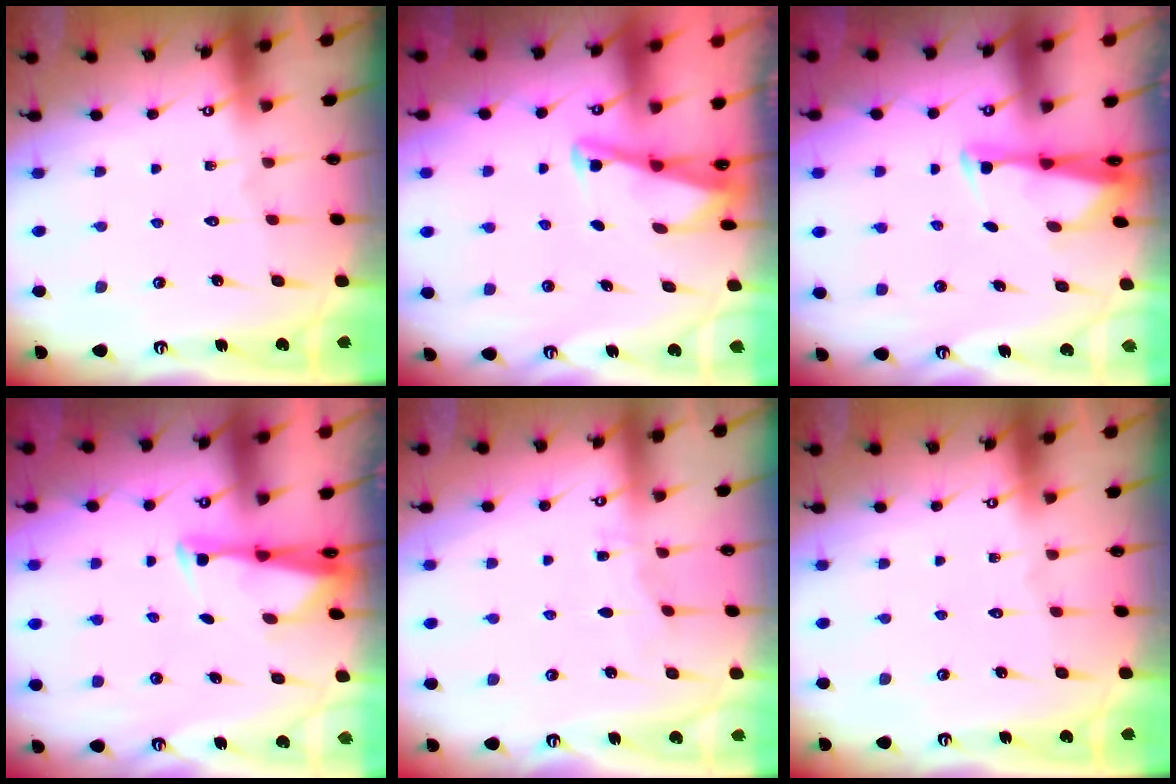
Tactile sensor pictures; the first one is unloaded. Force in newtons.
{"total": 2.9, "press": 2.9, "slide": 0.3}
{"total": 2.9, "press": 2.8, "slide": 0.8}
{"total": 2.9, "press": 2.8, "slide": 0.8}
{"total": 2.8, "press": 2.8, "slide": 0.3}
{"total": 0.0}